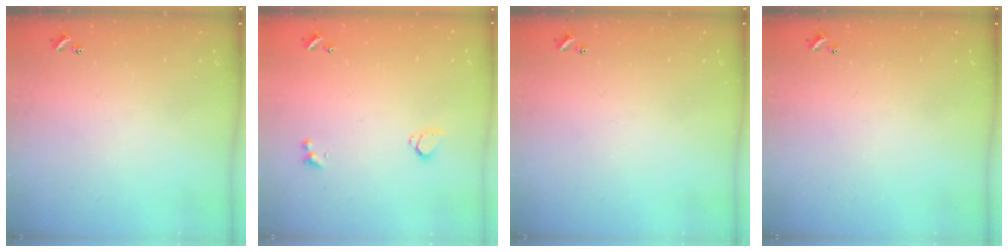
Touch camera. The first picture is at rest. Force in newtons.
{"total": 0.8, "press": 0.6, "slide": 0.4}
{"total": 0.0}
{"total": 0.0}